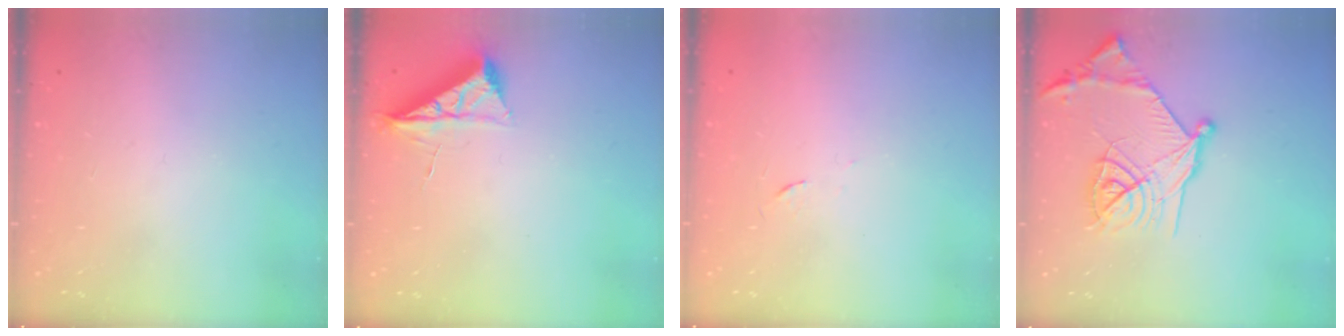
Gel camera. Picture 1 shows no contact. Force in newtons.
{"total": 6.3, "press": 6.2, "slide": 0.8}
{"total": 3.7, "press": 3.4, "slide": 1.3}
{"total": 18.5, "press": 18.4, "slide": 1.6}